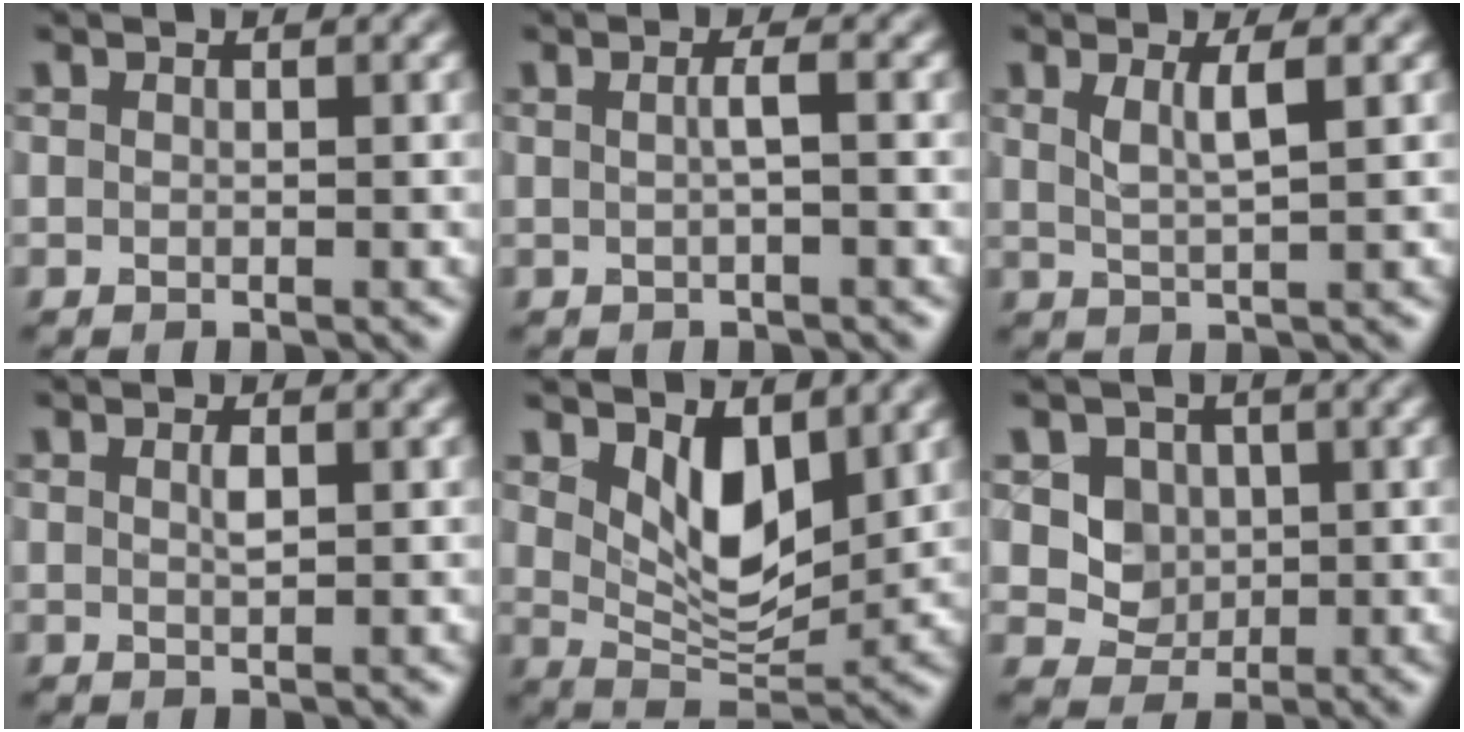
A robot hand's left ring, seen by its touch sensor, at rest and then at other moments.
{"total": 1.4, "force": [0.0, 0.3, 1.4], "torque": [-0.025, 0.004, -0.002]}
{"total": 2.8, "force": [1.1, 0.7, 2.5], "torque": [-0.039, -0.003, 0.019]}
{"total": 1.0, "force": [0.3, 0.2, 0.9], "torque": [-0.018, 0.002, 0.005]}
{"total": 5.2, "force": [2.1, 2.7, 3.9], "torque": [-0.077, -0.015, 0.040]}
{"total": 4.0, "force": [1.0, 3.4, 1.7], "torque": [-0.034, -0.008, 0.027]}